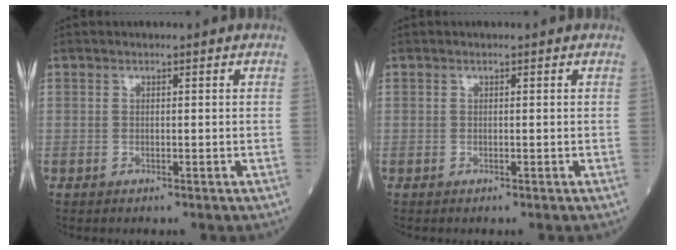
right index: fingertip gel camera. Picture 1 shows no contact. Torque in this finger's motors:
{"motor_torque": [0.02, -0.02, 0.00, -0.01]}